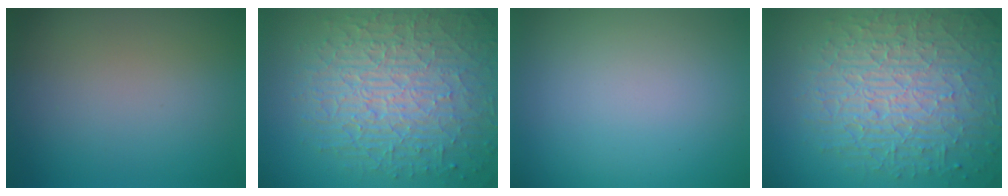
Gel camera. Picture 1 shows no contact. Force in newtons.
{"total": 10.0, "press": 6.5, "slide": 7.6}
{"total": 0.0}
{"total": 10.1, "press": 6.7, "slide": 7.5}